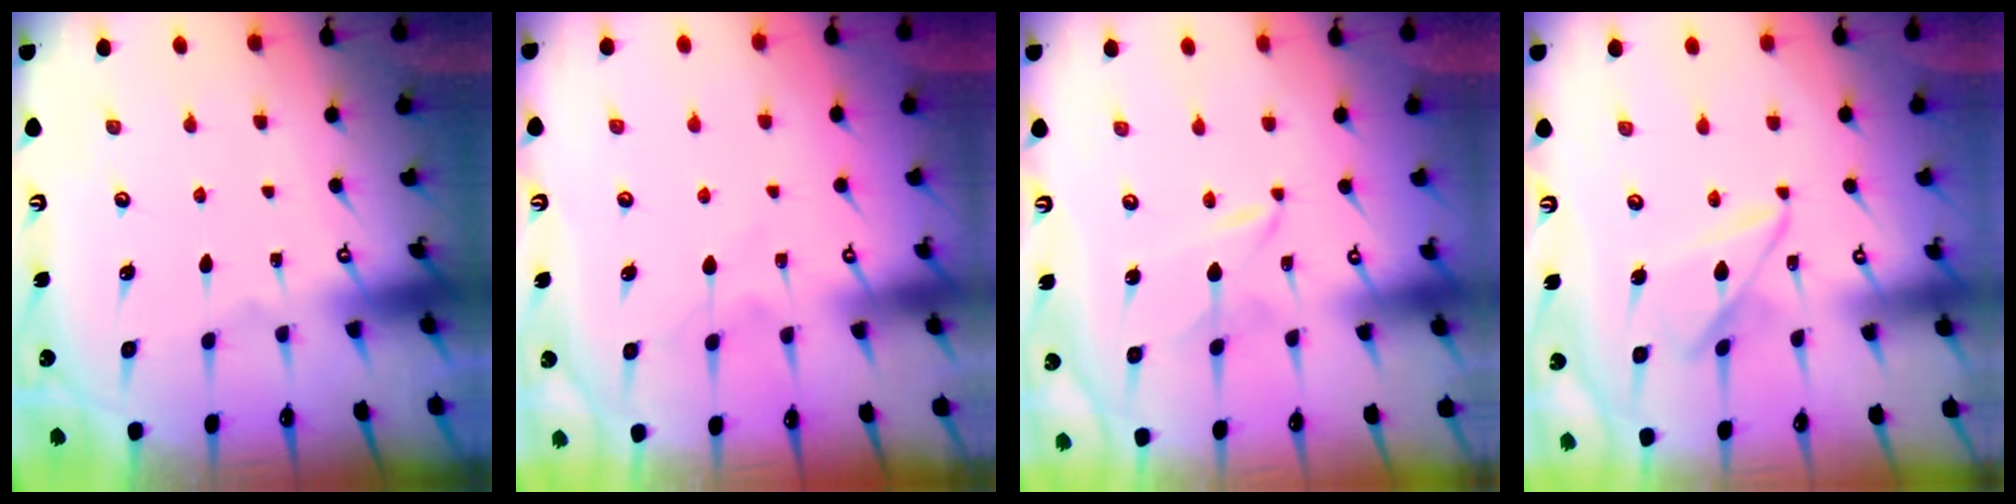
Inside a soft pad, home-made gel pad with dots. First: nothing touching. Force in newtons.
{"total": 5.6, "press": 5.5, "slide": 0.7}
{"total": 1.7, "press": 1.6, "slide": 0.2}
{"total": 8.1, "press": 8.1, "slide": 0.5}